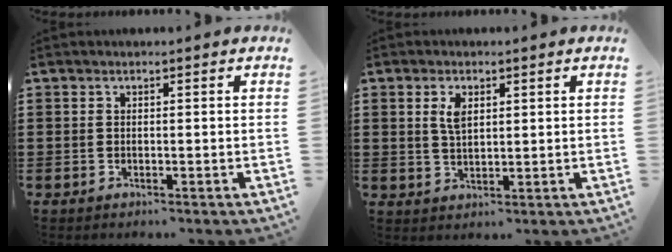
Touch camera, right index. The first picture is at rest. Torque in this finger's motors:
{"motor_torque": [0.44, -0.24, 0.12, 0.08]}